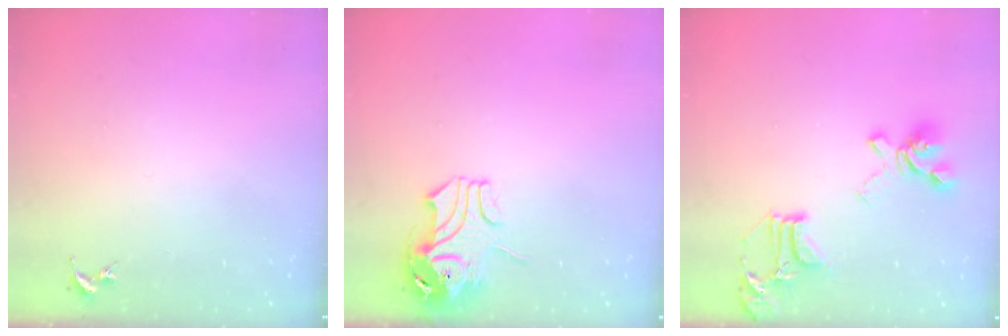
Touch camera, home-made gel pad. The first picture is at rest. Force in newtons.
{"total": 9.5, "press": 9.4, "slide": 1.2}
{"total": 17.0, "press": 17.0, "slide": 1.4}